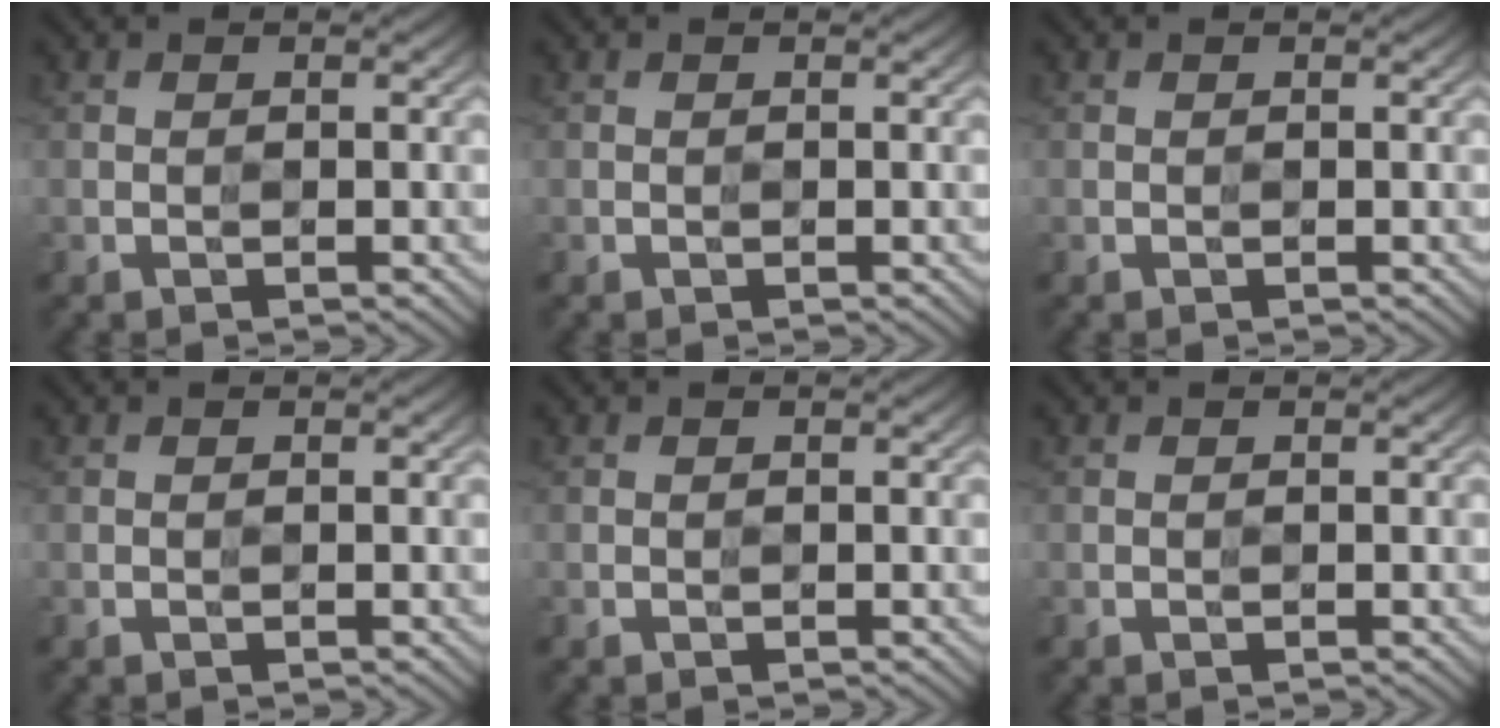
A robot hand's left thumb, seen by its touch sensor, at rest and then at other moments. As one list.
[{"total": 0.0}, {"total": 0.0}, {"total": 0.0}, {"total": 0.0}, {"total": 0.0}]